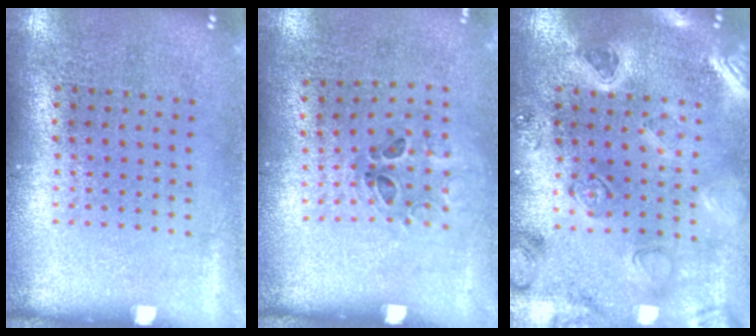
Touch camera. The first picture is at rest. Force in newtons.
{"total": 1.2, "press": 0.7, "slide": 1.0}
{"total": 2.2, "press": 2.2, "slide": 0.4}